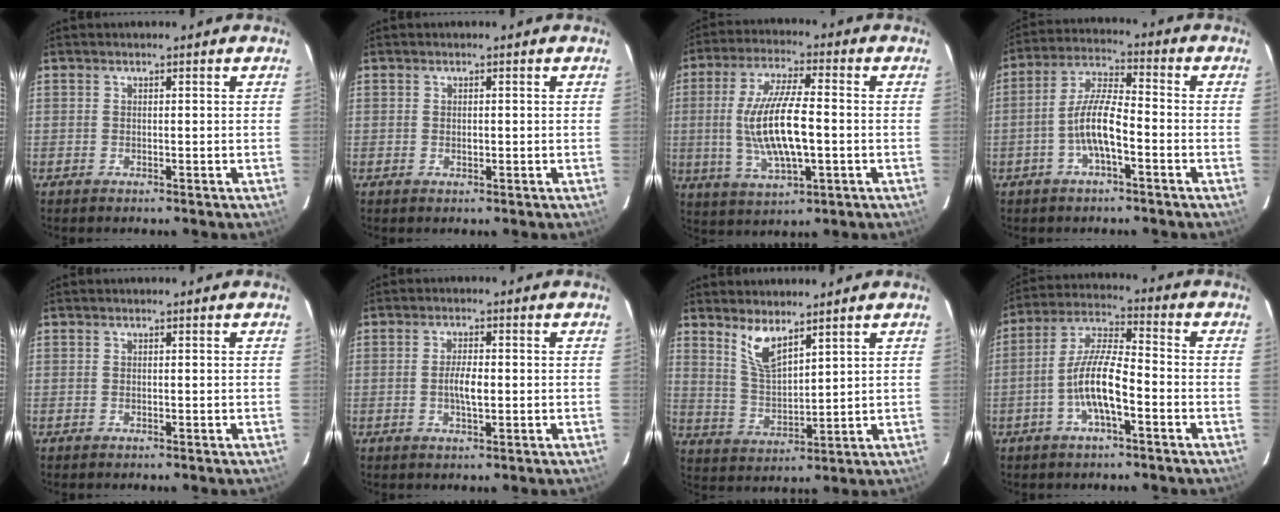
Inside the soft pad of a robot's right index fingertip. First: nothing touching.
{"total": 0.8, "force": [0.0, 0.6, 0.5], "torque": [-0.007, 0.000, 0.002]}
{"total": 14.0, "force": [-1.3, 4.0, 13.3], "torque": [-0.262, -0.006, -0.015]}
{"total": 8.4, "force": [-3.1, 2.1, 7.5], "torque": [-0.157, 0.008, -0.057]}
{"total": 0.0}
{"total": 3.7, "force": [-0.5, 1.2, 3.5], "torque": [-0.065, 0.000, -0.007]}
{"total": 7.1, "force": [5.0, 2.2, 4.5], "torque": [-0.087, -0.007, 0.108]}
{"total": 10.2, "force": [-3.8, 2.6, 9.2], "torque": [-0.189, 0.004, -0.072]}